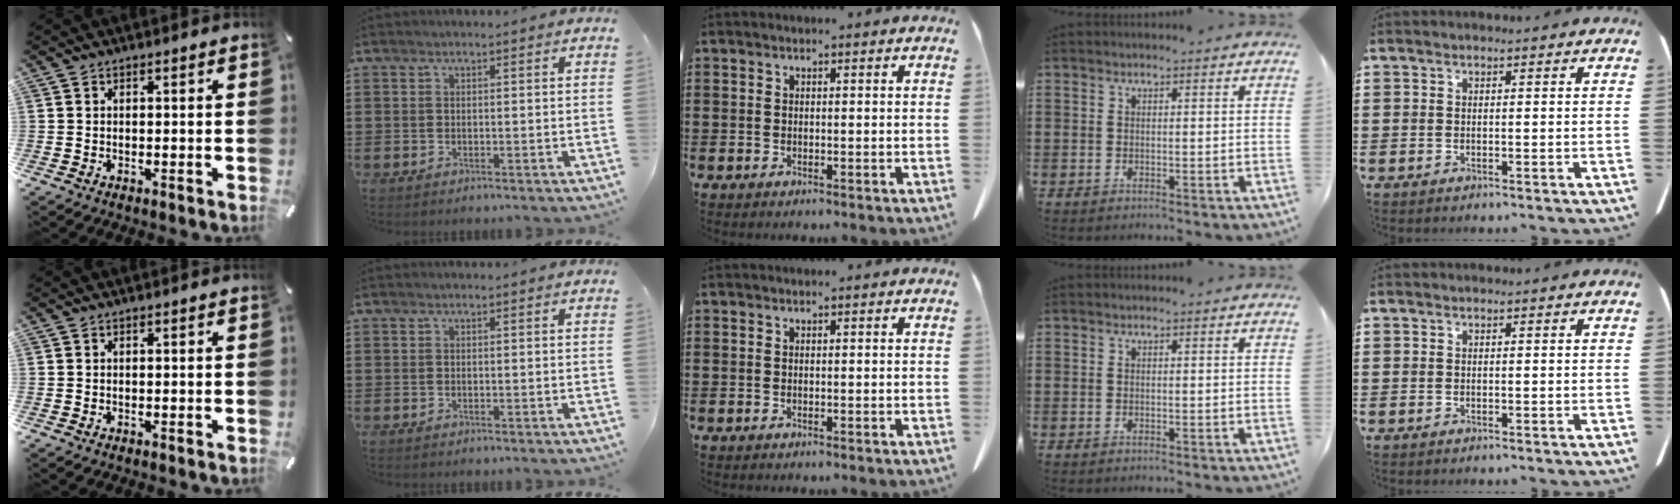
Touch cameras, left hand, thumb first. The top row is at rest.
{}